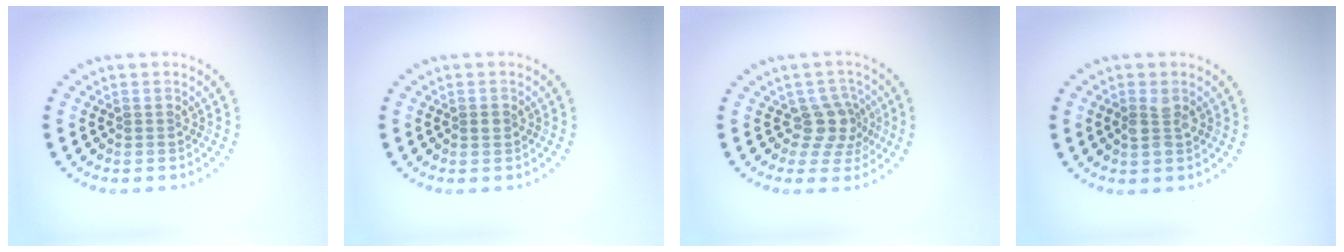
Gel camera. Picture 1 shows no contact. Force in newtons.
{"total": 0.9, "press": 0.9, "slide": 0.0}
{"total": 2.7, "press": 2.1, "slide": 1.7}
{"total": 2.0, "press": 1.9, "slide": 0.2}